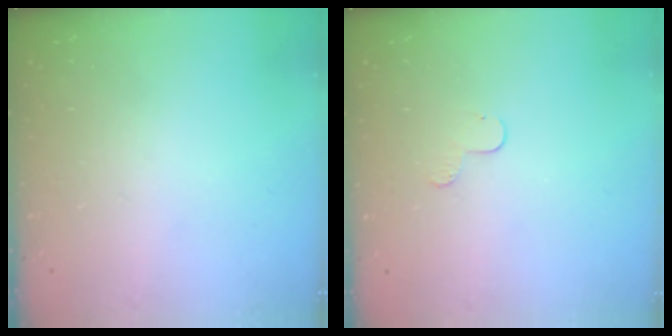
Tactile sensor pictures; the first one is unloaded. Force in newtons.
{"total": 4.8, "press": 4.7, "slide": 0.5}